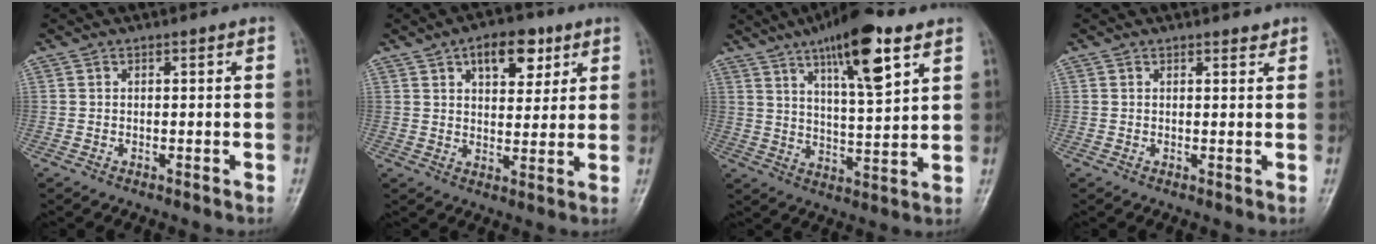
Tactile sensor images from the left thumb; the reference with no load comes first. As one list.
[{"total": 9.2, "force": [4.7, 5.1, 6.1], "torque": [-0.056, -0.017, 0.066]}, {"total": 15.3, "force": [8.7, 3.9, 12.0], "torque": [-0.177, -0.035, 0.141]}, {"total": 1.1, "force": [1.0, 0.4, 0.3], "torque": [0.000, -0.008, 0.012]}]